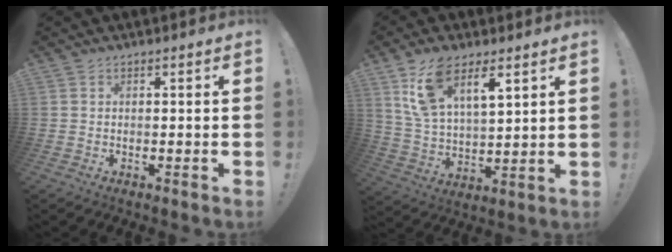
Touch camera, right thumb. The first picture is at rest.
{"total": 13.3, "force": [8.3, 5.9, 8.6], "torque": [-0.157, -0.034, 0.153]}